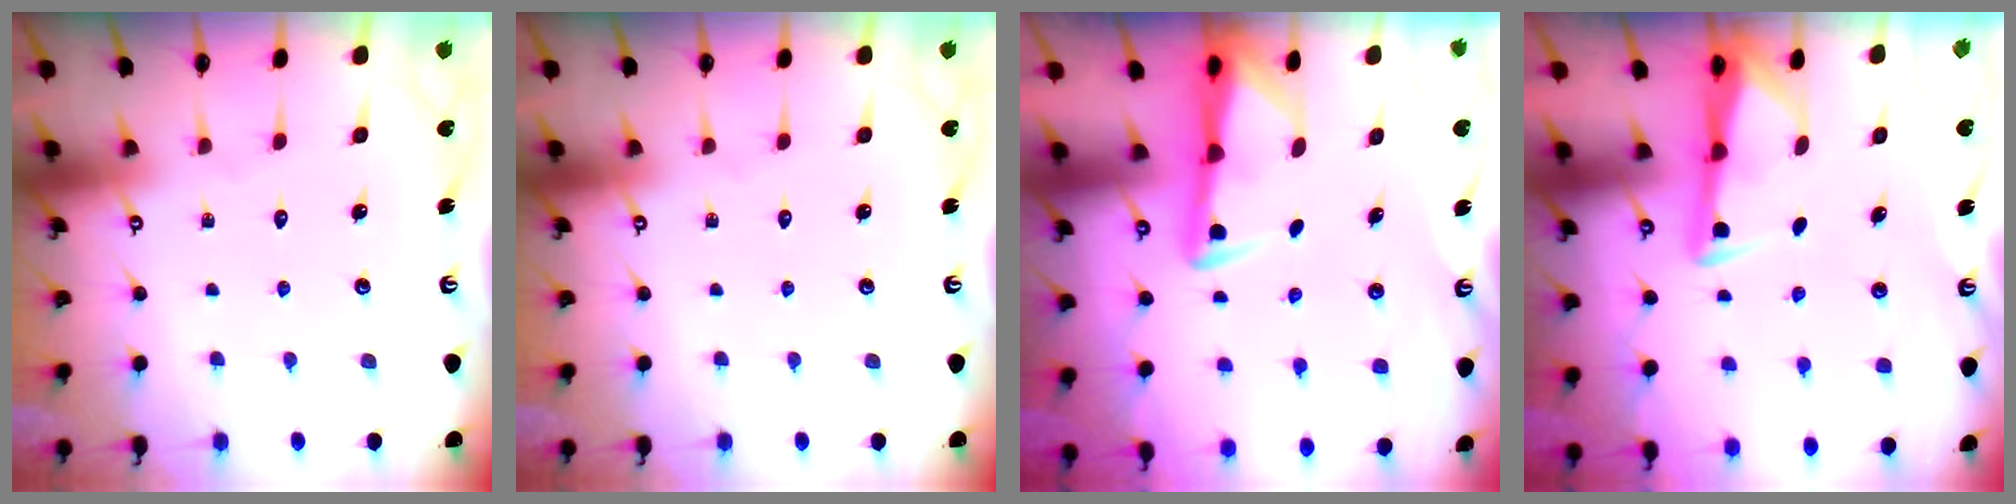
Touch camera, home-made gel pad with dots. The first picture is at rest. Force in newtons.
{"total": 0.0}
{"total": 2.9, "press": 2.9, "slide": 0.5}
{"total": 3.1, "press": 3.1, "slide": 0.4}